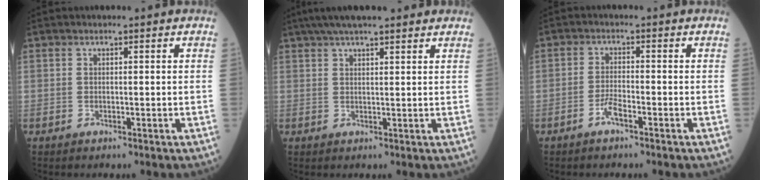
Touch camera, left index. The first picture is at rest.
{"total": 10.3, "force": [8.3, 1.7, 6.0], "torque": [-0.092, 0.042, 0.122]}
{"total": 2.4, "force": [-1.6, 0.3, 1.8], "torque": [-0.039, 0.000, -0.033]}